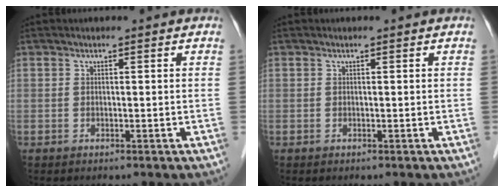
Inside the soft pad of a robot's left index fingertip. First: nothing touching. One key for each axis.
{"total": 0.0}